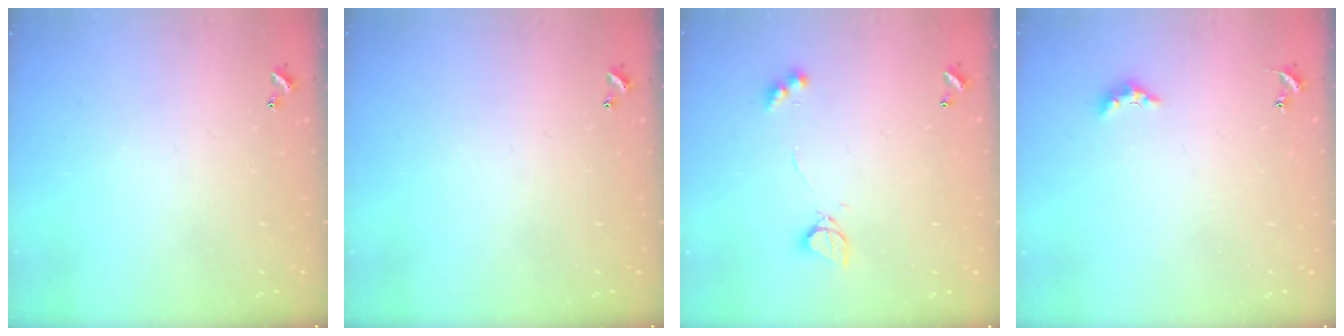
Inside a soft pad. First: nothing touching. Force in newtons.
{"total": 0.0}
{"total": 4.0, "press": 4.0, "slide": 0.8}
{"total": 3.2, "press": 3.2, "slide": 0.5}